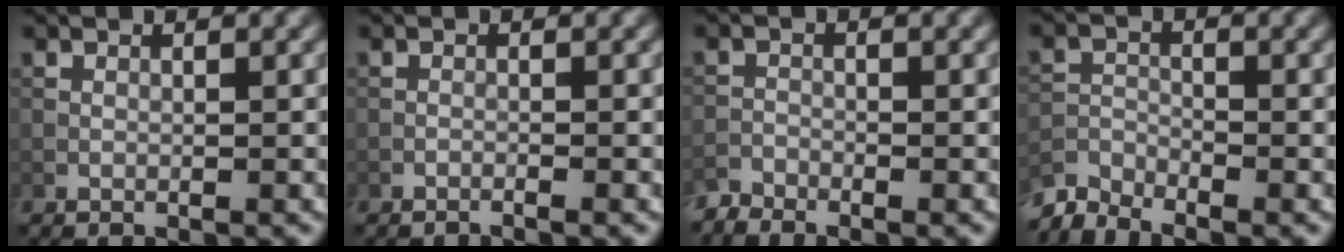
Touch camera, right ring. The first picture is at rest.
{"total": 0.7, "force": [-0.6, -0.1, 0.2], "torque": [-0.006, 0.003, -0.014]}
{"total": 1.8, "force": [-1.8, 0.2, 0.1], "torque": [-0.011, -0.001, -0.045]}
{"total": 3.1, "force": [-3.1, 0.5, 0.5], "torque": [-0.011, -0.006, -0.072]}